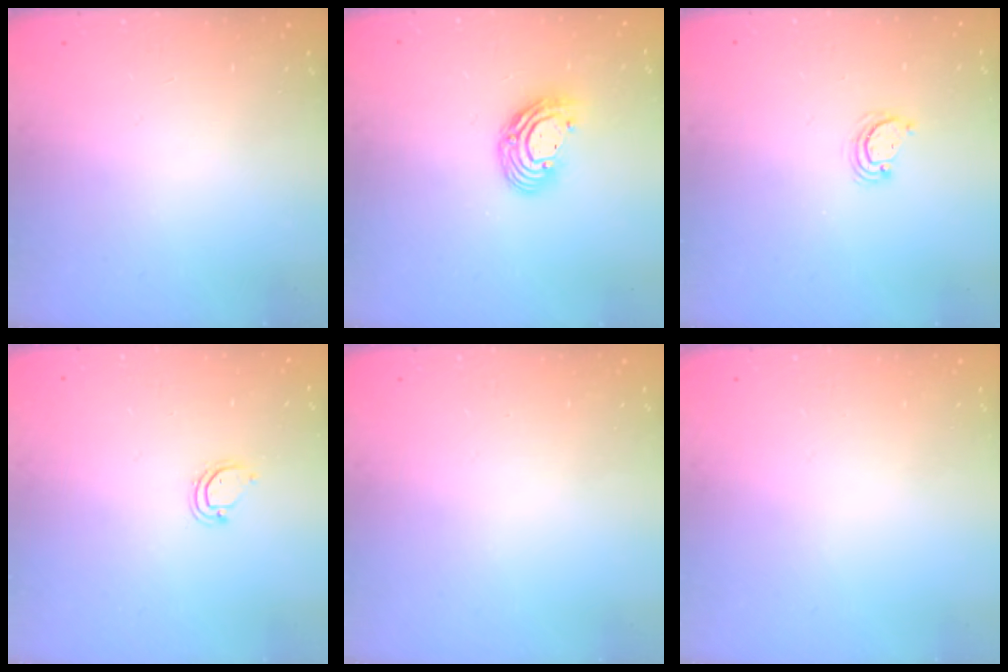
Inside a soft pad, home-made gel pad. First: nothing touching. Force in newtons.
{"total": 9.9, "press": 9.9, "slide": 0.8}
{"total": 3.2, "press": 3.2, "slide": 0.3}
{"total": 3.6, "press": 3.6, "slide": 0.5}
{"total": 0.0}
{"total": 0.0}